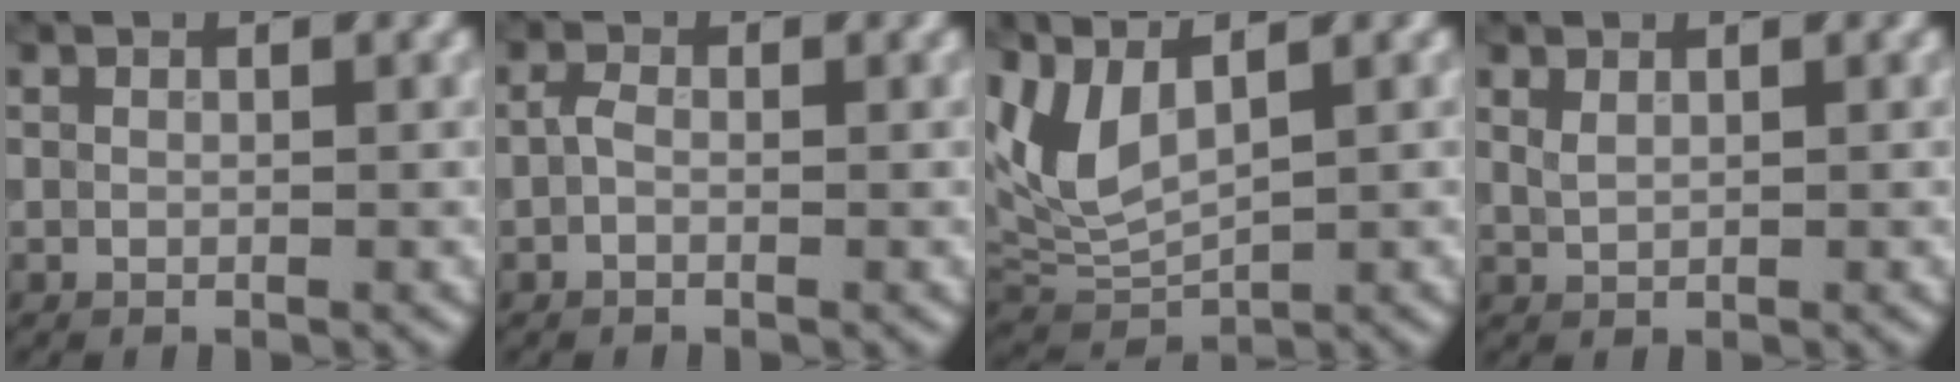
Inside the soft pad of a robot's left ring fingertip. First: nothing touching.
{"total": 1.0, "force": [-0.3, 0.6, 0.8], "torque": [-0.018, 0.001, -0.010]}
{"total": 5.1, "force": [1.9, 2.4, 4.1], "torque": [-0.106, -0.003, 0.045]}
{"total": 0.9, "force": [0.7, 0.4, 0.5], "torque": [-0.016, 0.000, 0.017]}